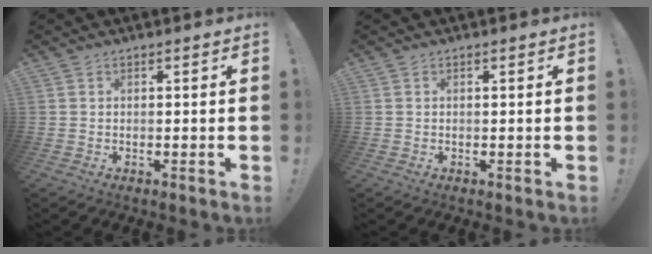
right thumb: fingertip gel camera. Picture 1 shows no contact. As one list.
[{"total": 0.0}]